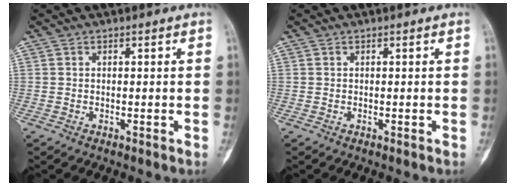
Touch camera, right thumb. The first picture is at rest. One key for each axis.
{"total": 0.0}